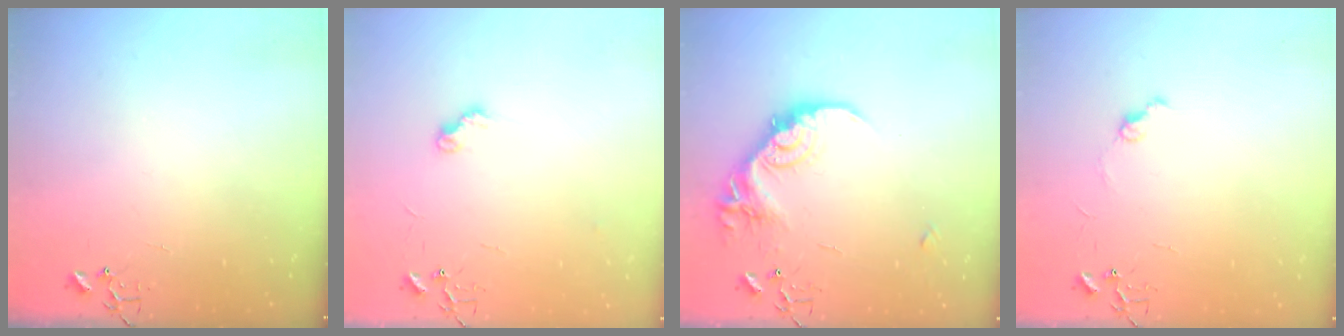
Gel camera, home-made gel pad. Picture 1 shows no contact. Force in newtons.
{"total": 7.1, "press": 7.1, "slide": 0.5}
{"total": 18.0, "press": 17.9, "slide": 1.1}
{"total": 5.8, "press": 5.7, "slide": 0.6}